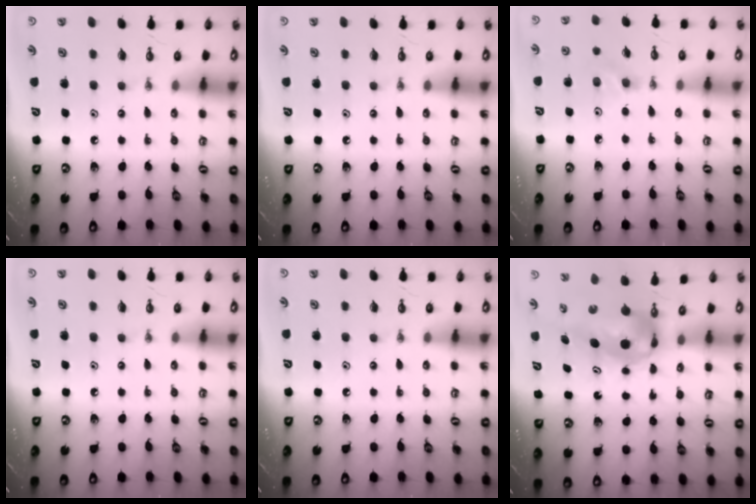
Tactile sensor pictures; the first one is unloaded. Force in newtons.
{"total": 0.0}
{"total": 3.7, "press": 3.7, "slide": 0.6}
{"total": 0.0}
{"total": 0.0}
{"total": 6.6, "press": 6.2, "slide": 2.3}